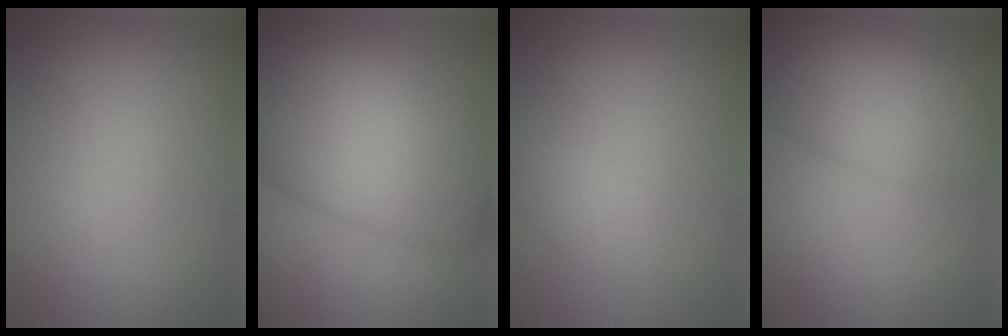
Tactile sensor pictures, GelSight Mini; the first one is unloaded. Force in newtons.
{"total": 9.9, "press": 9.9, "slide": 0.7}
{"total": 1.2, "press": 1.2, "slide": 0.0}
{"total": 5.7, "press": 5.7, "slide": 0.2}